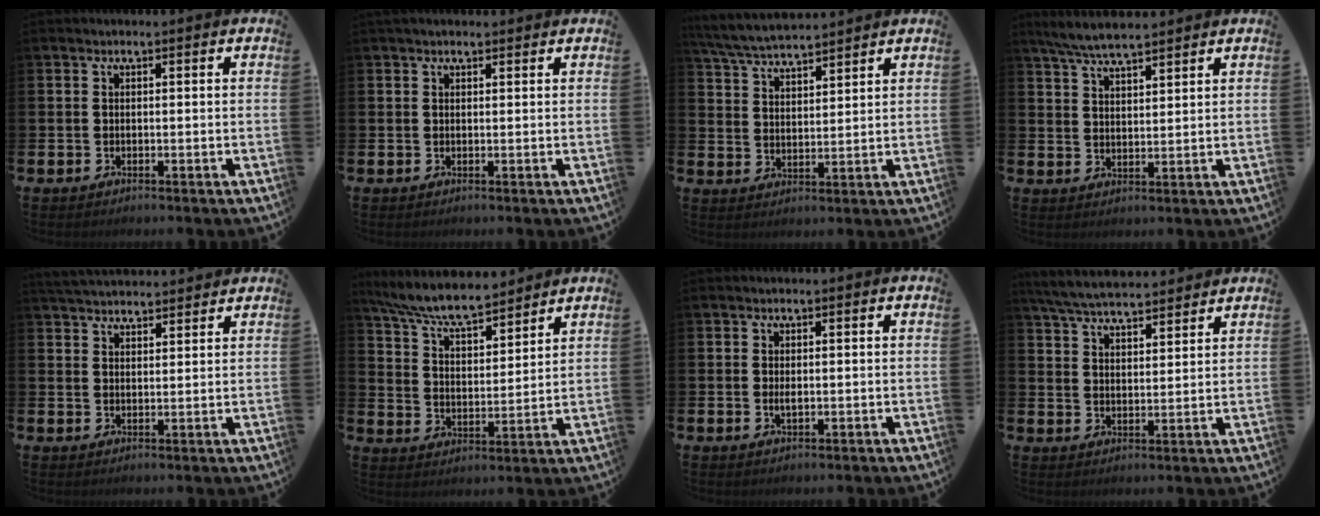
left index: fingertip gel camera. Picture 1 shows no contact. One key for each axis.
{"total": 1.1, "fx": 1.0, "fy": 0.4, "fz": 0.4, "tx": 0.003, "ty": 0.001, "tz": 0.015}
{"total": 5.7, "fx": 5.5, "fy": 0.6, "fz": 1.1, "tx": -0.044, "ty": -0.027, "tz": 0.101}
{"total": 5.7, "fx": 5.3, "fy": 0.7, "fz": 2.0, "tx": -0.057, "ty": -0.014, "tz": 0.097}
{"total": 4.2, "fx": 4.1, "fy": 0.5, "fz": 0.3, "tx": -0.013, "ty": -0.021, "tz": 0.076}
{"total": 8.0, "fx": 7.4, "fy": 1.1, "fz": 2.9, "tx": -0.086, "ty": -0.040, "tz": 0.132}
{"total": 1.1, "fx": 0.2, "fy": 0.4, "fz": 1.0, "tx": -0.017, "ty": 0.001, "tz": 0.001}
{"total": 6.3, "fx": 6.1, "fy": 0.8, "fz": 1.3, "tx": -0.049, "ty": -0.028, "tz": 0.110}